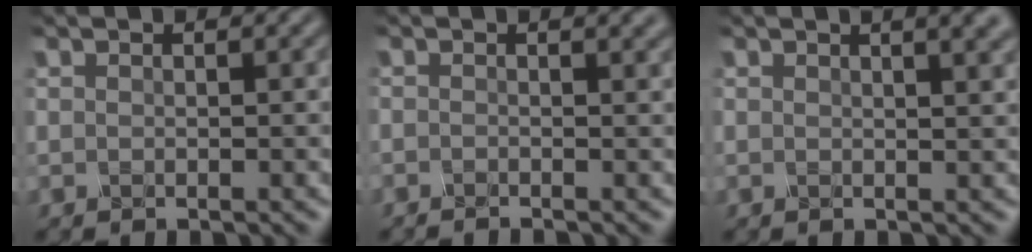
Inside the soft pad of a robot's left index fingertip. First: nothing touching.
{"total": 2.2, "force": [-0.6, 1.1, 1.9], "torque": [0.008, 0.000, -0.015]}
{"total": 7.7, "force": [4.1, 3.8, 5.3], "torque": [0.000, 0.053, 0.010]}